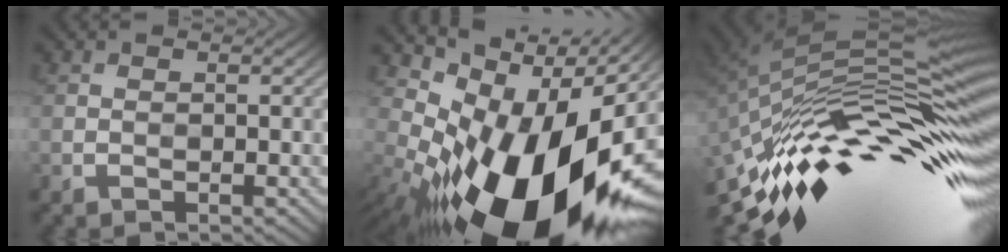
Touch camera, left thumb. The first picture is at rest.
{"total": 20.1, "force": [-3.4, 10.6, 16.8], "torque": [-0.288, -0.012, -0.067]}
{"total": 18.1, "force": [-5.5, 4.8, 16.6], "torque": [-0.307, 0.018, -0.127]}